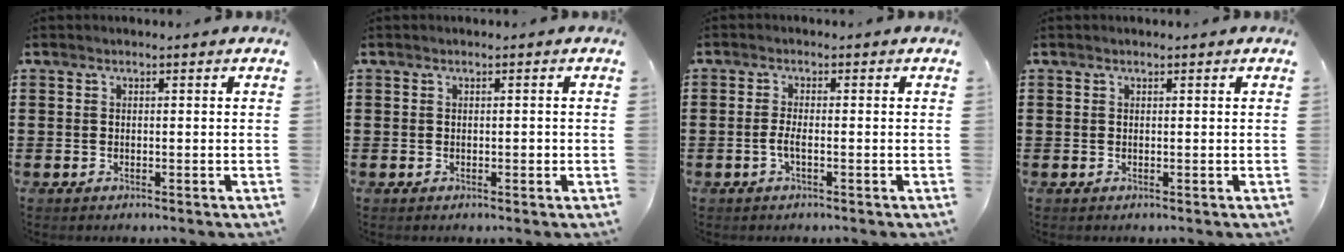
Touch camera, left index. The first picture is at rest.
{"total": 0.8, "force": [-0.1, 0.3, 0.8], "torque": [-0.013, 0.000, -0.001]}
{"total": 2.1, "force": [-0.8, 0.3, 1.9], "torque": [-0.043, -0.001, -0.017]}
{"total": 0.0}